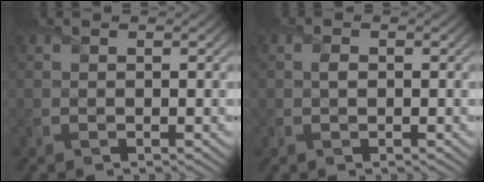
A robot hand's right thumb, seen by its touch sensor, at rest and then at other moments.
{"total": 0.8, "force": [0.0, 0.5, 0.5], "torque": [-0.010, 0.000, 0.000]}